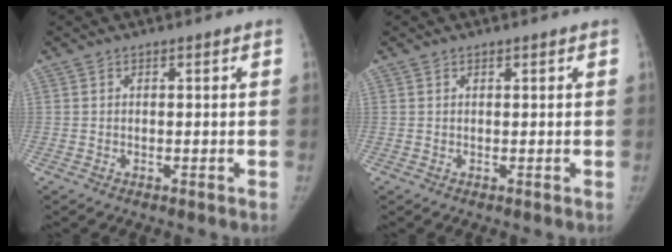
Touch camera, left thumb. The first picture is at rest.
{"total": 0.0}